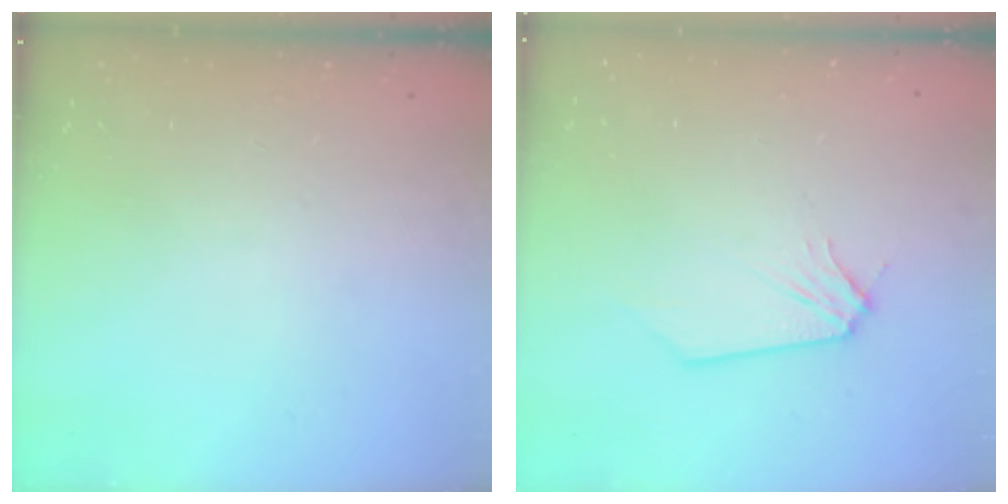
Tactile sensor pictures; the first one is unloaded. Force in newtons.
{"total": 0.0}